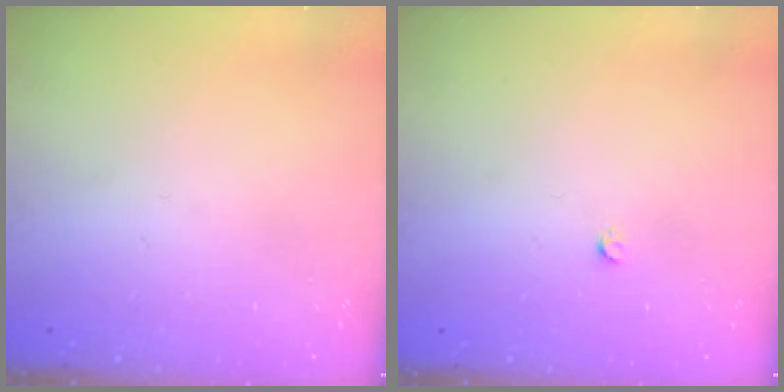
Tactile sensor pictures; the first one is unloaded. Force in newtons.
{"total": 2.4, "press": 2.4, "slide": 0.3}